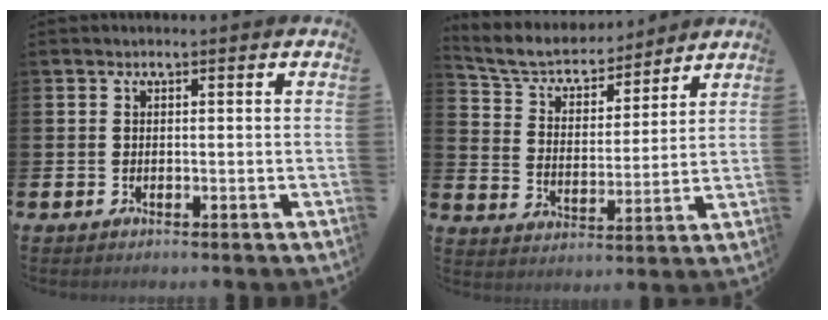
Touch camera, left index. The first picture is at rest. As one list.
[{"total": 6.7, "force": [6.3, 1.8, 1.2], "torque": [-0.063, -0.046, 0.108]}]